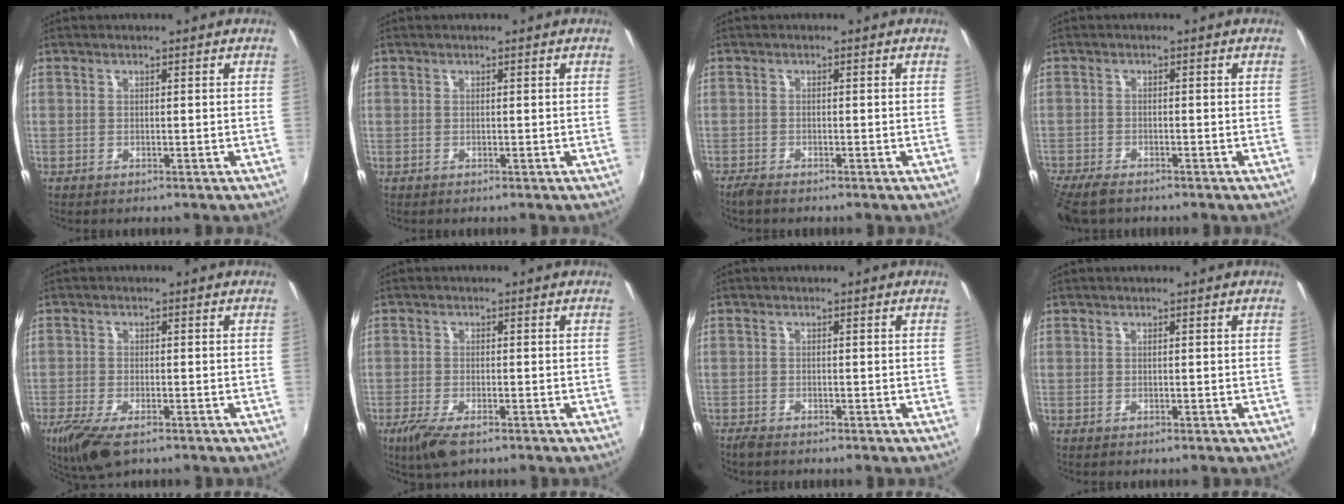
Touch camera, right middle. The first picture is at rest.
{"total": 0.0}
{"total": 2.0, "force": [-1.8, 0.3, 0.9], "torque": [-0.023, -0.008, -0.037]}
{"total": 6.9, "force": [-5.7, 2.2, 3.2], "torque": [-0.091, -0.034, -0.109]}
{"total": 8.1, "force": [-5.3, 2.7, 5.4], "torque": [-0.130, -0.033, -0.098]}
{"total": 6.0, "force": [-3.9, 1.9, 4.1], "torque": [-0.100, -0.023, -0.073]}
{"total": 1.7, "force": [-1.6, 0.3, 0.6], "torque": [-0.016, -0.007, -0.032]}
{"total": 0.0}